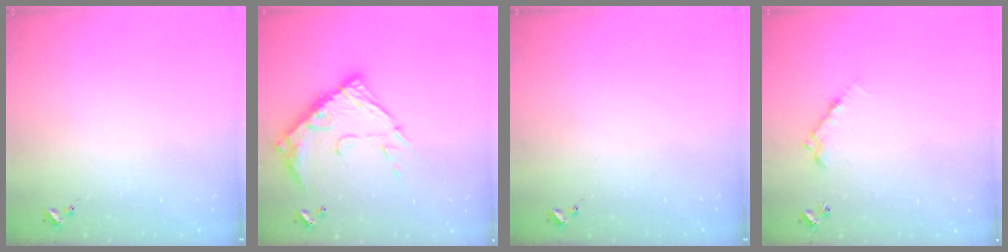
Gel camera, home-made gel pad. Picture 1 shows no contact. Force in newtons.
{"total": 17.2, "press": 17.1, "slide": 1.4}
{"total": 0.0}
{"total": 7.7, "press": 7.7, "slide": 0.6}